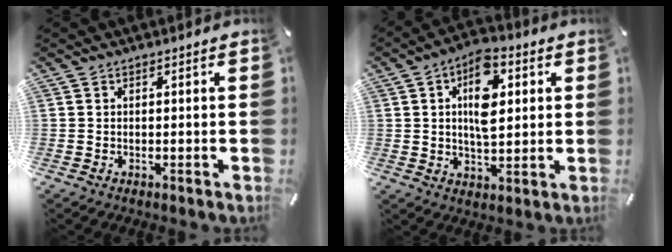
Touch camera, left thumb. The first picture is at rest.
{"total": 11.3, "force": [2.9, 6.5, 8.8], "torque": [-0.139, 0.002, 0.047]}